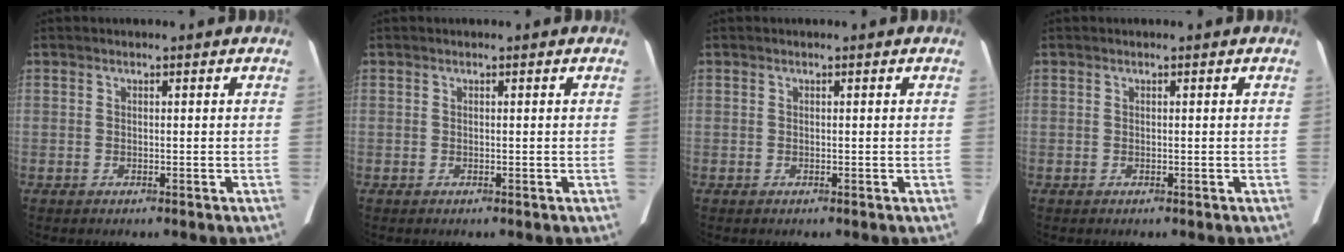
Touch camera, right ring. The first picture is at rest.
{"total": 0.0}
{"total": 0.0}
{"total": 0.0}